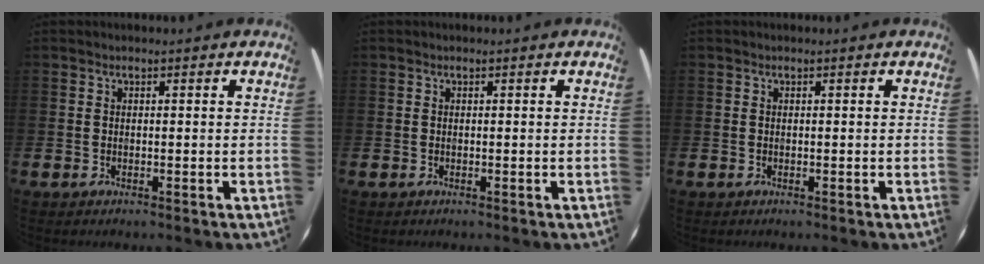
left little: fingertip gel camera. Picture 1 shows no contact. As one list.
[{"total": 0.0}, {"total": 0.0}]